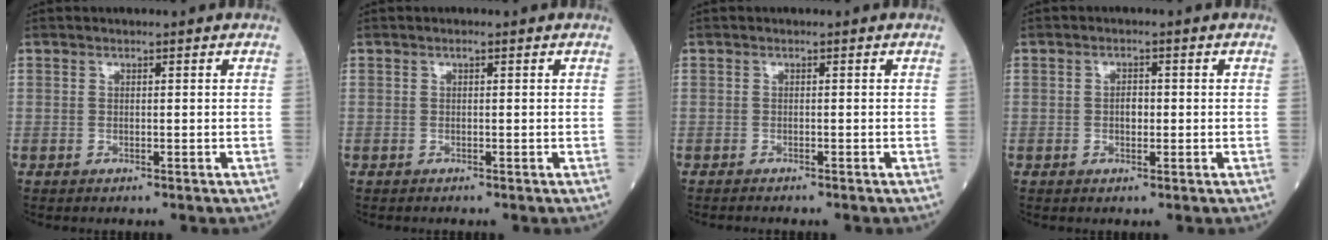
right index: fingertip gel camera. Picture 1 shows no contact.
{"total": 0.0}
{"total": 1.2, "force": [-1.1, 0.0, 0.5], "torque": [-0.011, -0.001, -0.013]}
{"total": 1.7, "force": [-0.2, 1.0, 1.4], "torque": [-0.023, 0.003, -0.003]}